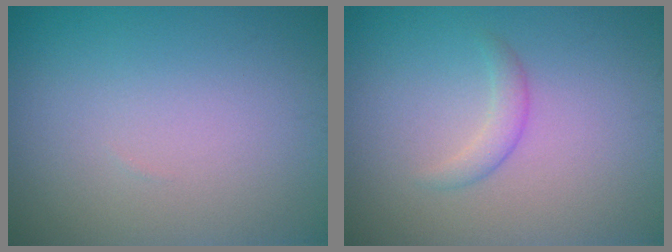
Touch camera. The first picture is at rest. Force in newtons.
{"total": 1.4, "press": 1.4, "slide": 0.0}